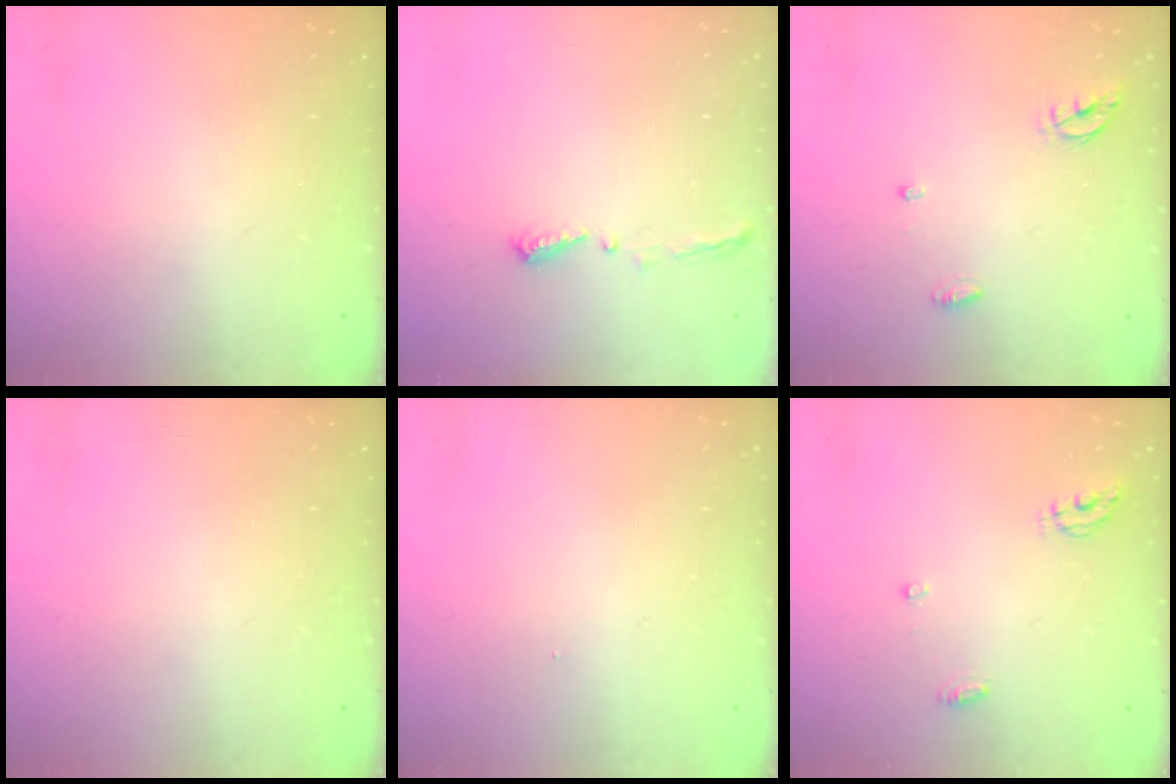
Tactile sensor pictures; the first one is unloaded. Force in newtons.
{"total": 4.4, "press": 4.3, "slide": 0.6}
{"total": 5.1, "press": 5.1, "slide": 0.6}
{"total": 0.0}
{"total": 5.3, "press": 0.3, "slide": 5.2}
{"total": 4.9, "press": 4.8, "slide": 0.4}